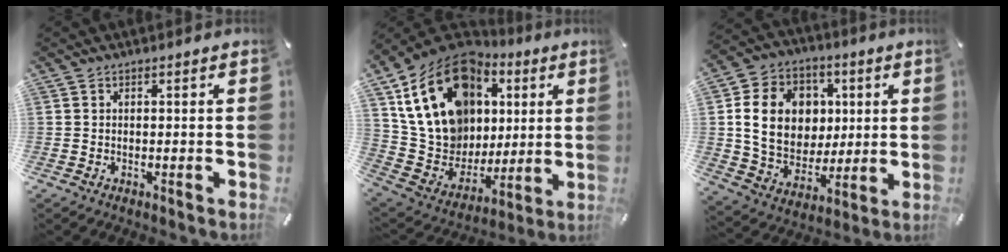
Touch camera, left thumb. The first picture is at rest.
{"total": 22.8, "force": [7.8, 17.5, 12.3], "torque": [-0.235, -0.037, 0.160]}
{"total": 17.2, "force": [3.0, 14.6, 8.5], "torque": [-0.150, 0.002, 0.066]}